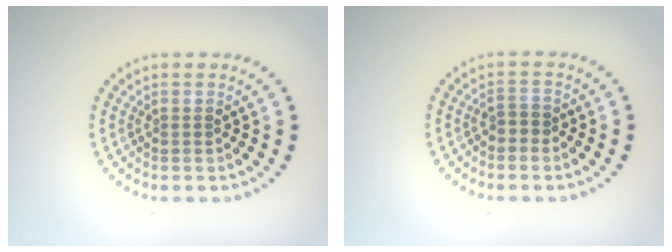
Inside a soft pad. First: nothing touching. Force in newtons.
{"total": 1.0, "press": 0.9, "slide": 0.4}